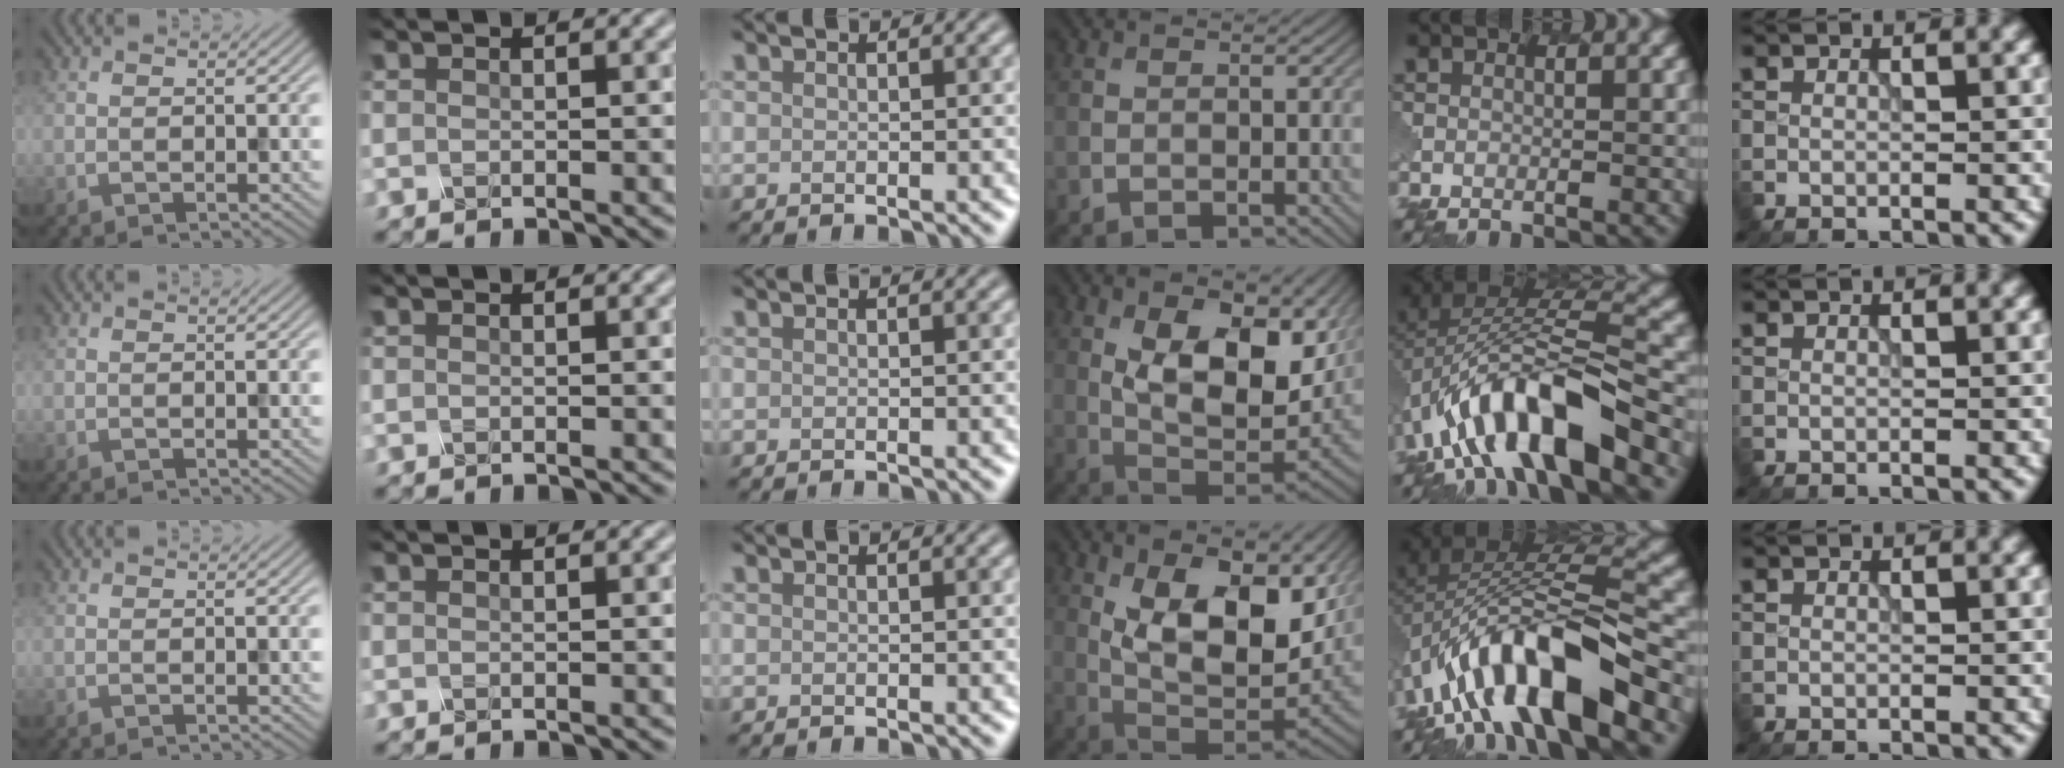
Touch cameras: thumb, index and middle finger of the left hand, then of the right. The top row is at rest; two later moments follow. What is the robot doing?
{"motion": "unscrew", "object": "spray bottle"}